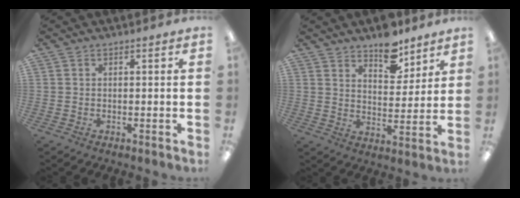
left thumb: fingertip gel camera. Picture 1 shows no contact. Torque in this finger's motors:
{"motor_torque": [0.45, 0.03, 0.70, -0.91, 0.01]}